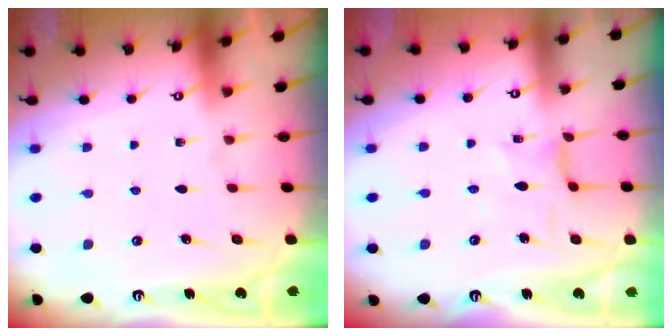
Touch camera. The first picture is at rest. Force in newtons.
{"total": 2.7, "press": 2.6, "slide": 0.6}